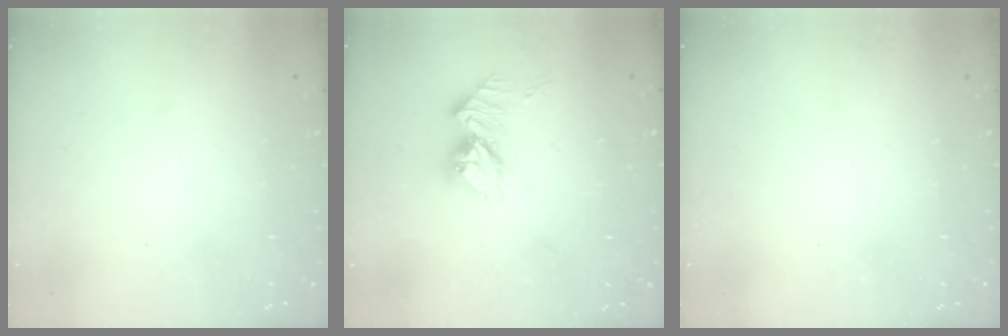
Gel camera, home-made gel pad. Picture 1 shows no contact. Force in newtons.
{"total": 10.6, "press": 10.6, "slide": 1.0}
{"total": 0.0}